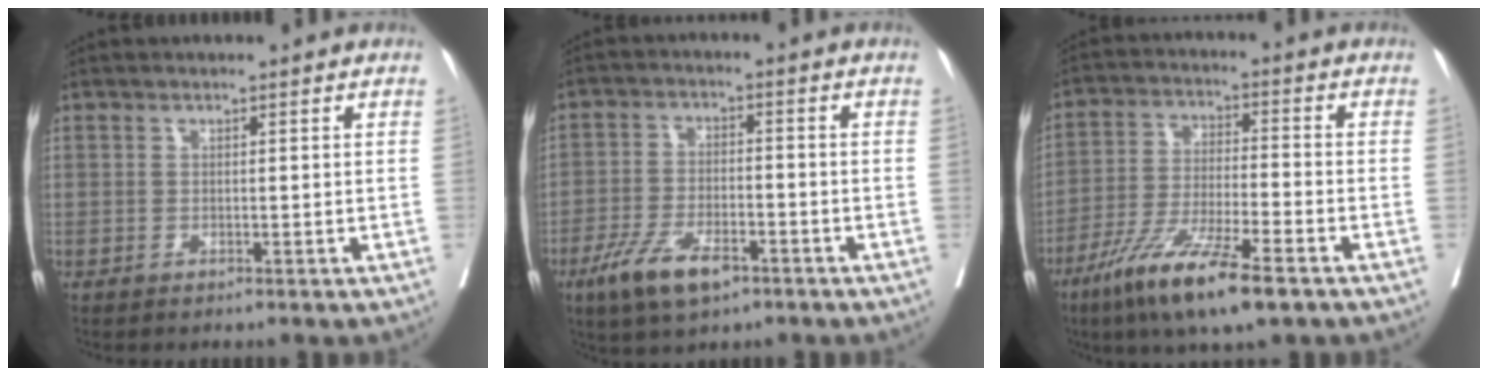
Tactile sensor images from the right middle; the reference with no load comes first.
{"total": 8.4, "force": [-5.0, 3.0, 6.1], "torque": [-0.122, -0.010, -0.087]}
{"total": 12.9, "force": [-8.1, 1.4, 10.0], "torque": [-0.194, -0.032, -0.144]}